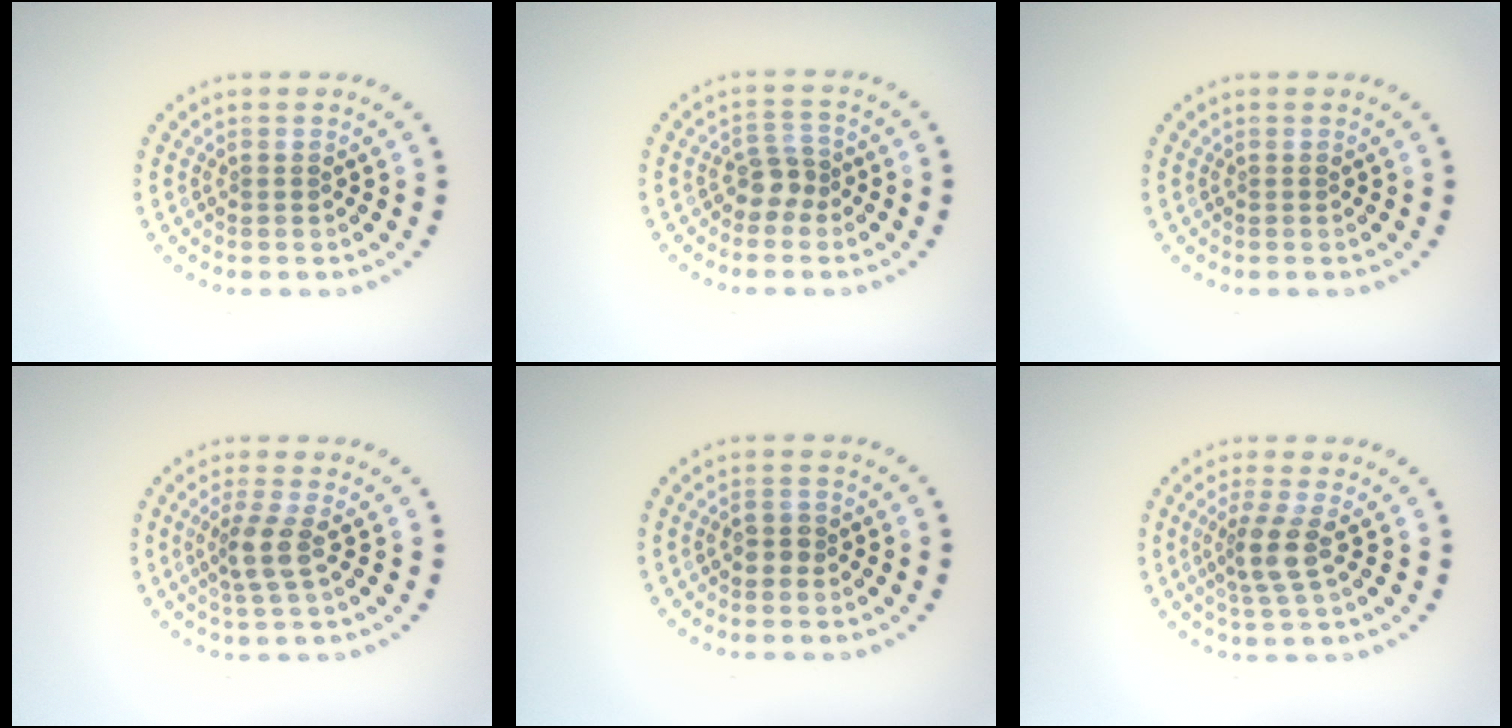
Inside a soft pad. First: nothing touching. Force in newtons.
{"total": 2.1, "press": 1.7, "slide": 1.3}
{"total": 0.0}
{"total": 2.6, "press": 2.0, "slide": 1.6}
{"total": 1.4, "press": 1.4, "slide": 0.3}
{"total": 2.9, "press": 2.3, "slide": 1.7}